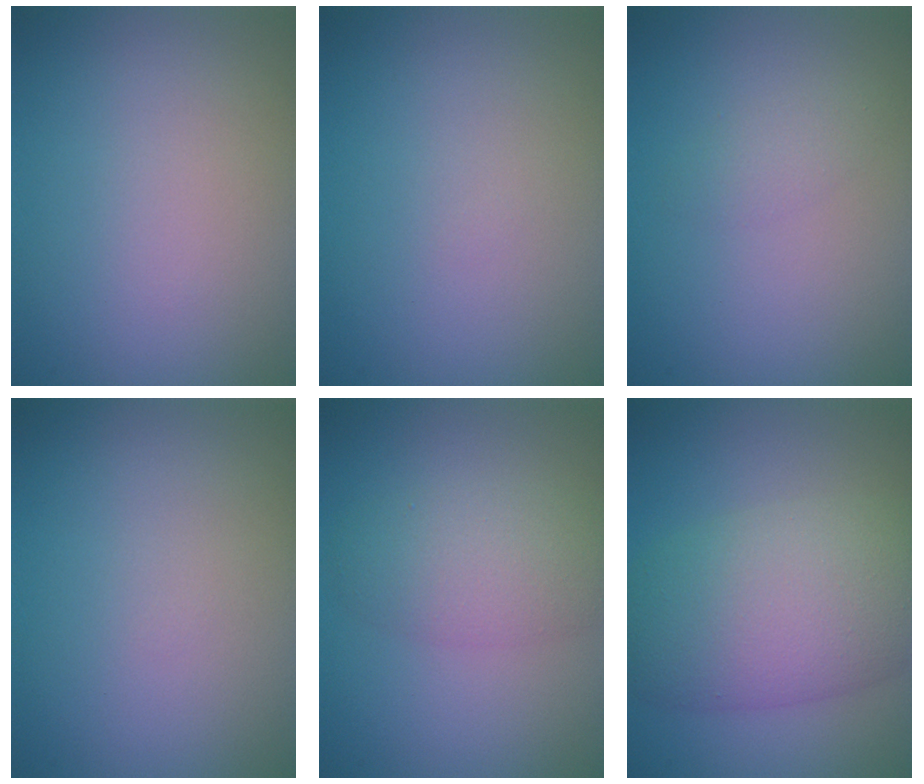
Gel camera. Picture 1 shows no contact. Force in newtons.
{"total": 0.0}
{"total": 1.0, "press": 1.0, "slide": 0.1}
{"total": 0.0}
{"total": 4.0, "press": 4.0, "slide": 0.2}
{"total": 8.8, "press": 8.8, "slide": 0.5}